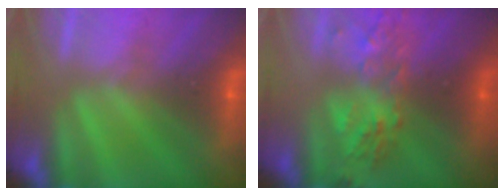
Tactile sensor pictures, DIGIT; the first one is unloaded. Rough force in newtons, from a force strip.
{"total": 6.0}